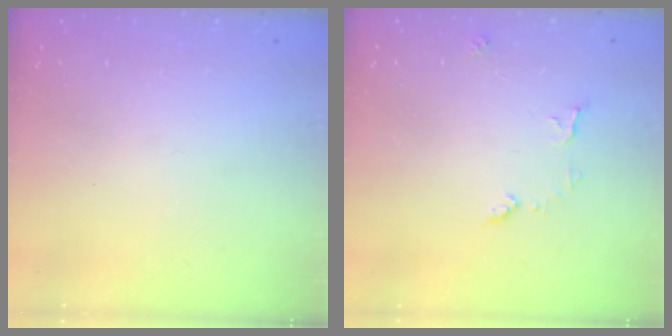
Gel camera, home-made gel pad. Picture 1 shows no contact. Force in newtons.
{"total": 6.8, "press": 6.8, "slide": 0.4}